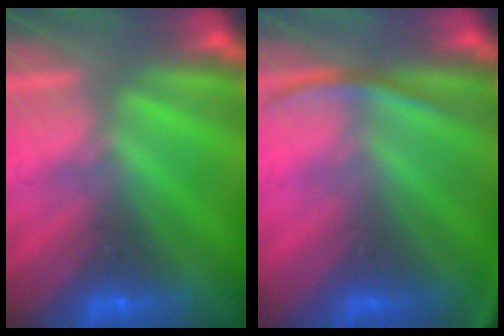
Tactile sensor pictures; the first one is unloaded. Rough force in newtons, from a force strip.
{"total": 2.8}